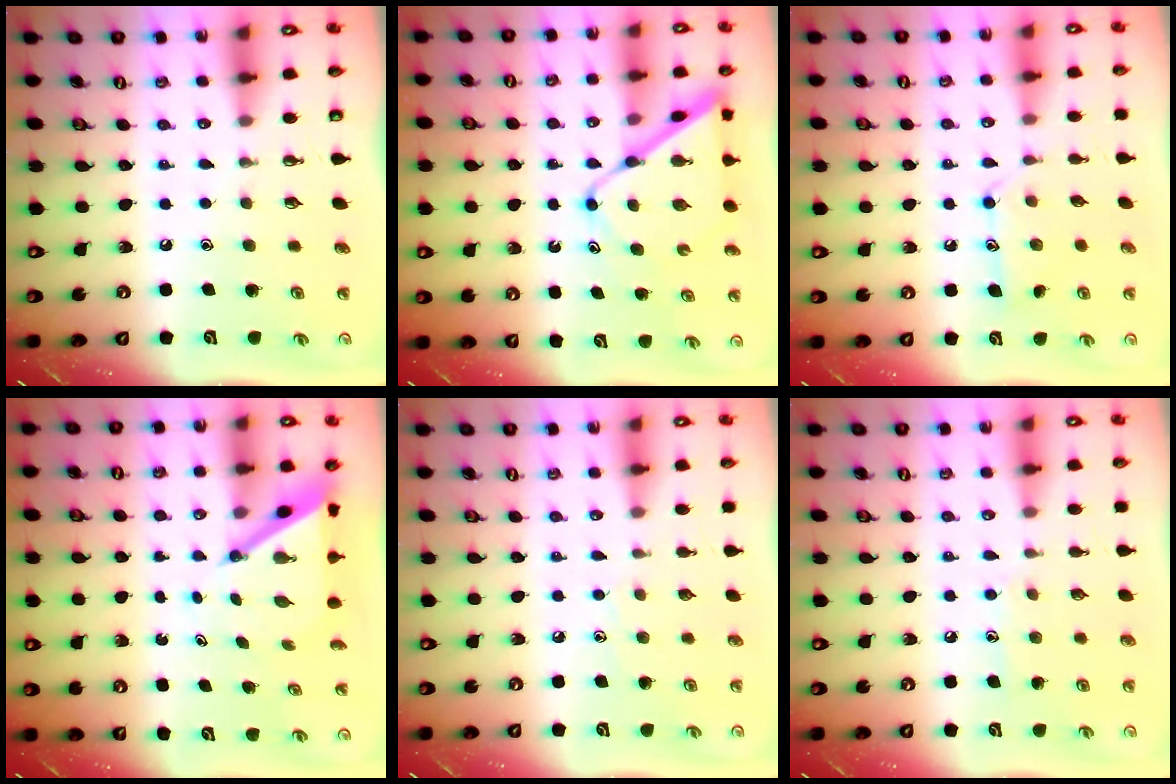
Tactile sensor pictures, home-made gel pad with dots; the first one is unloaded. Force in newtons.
{"total": 11.0, "press": 10.9, "slide": 0.9}
{"total": 10.4, "press": 10.4, "slide": 0.2}
{"total": 5.9, "press": 5.8, "slide": 0.5}
{"total": 3.8, "press": 3.8, "slide": 0.4}
{"total": 6.7, "press": 6.7, "slide": 0.7}